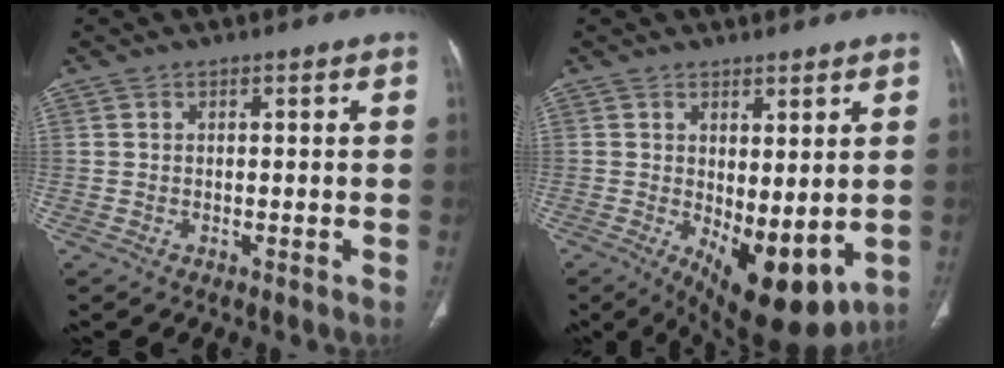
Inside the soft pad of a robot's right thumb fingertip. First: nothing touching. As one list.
[{"total": 11.7, "force": [-1.5, 5.1, 10.4], "torque": [-0.143, -0.021, 0.000]}]